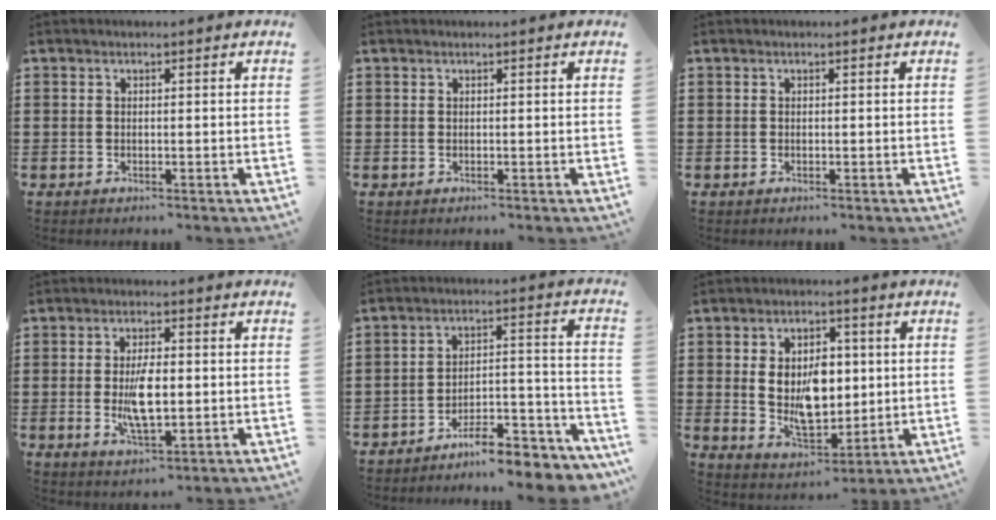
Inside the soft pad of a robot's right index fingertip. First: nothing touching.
{"total": 0.0}
{"total": 0.0}
{"total": 6.6, "force": [-0.5, 2.5, 6.1], "torque": [-0.128, -0.006, -0.014]}
{"total": 8.3, "force": [-7.8, 1.0, 2.8], "torque": [-0.033, 0.023, -0.147]}
{"total": 8.8, "force": [1.0, 5.6, 6.7], "torque": [-0.119, 0.007, 0.014]}